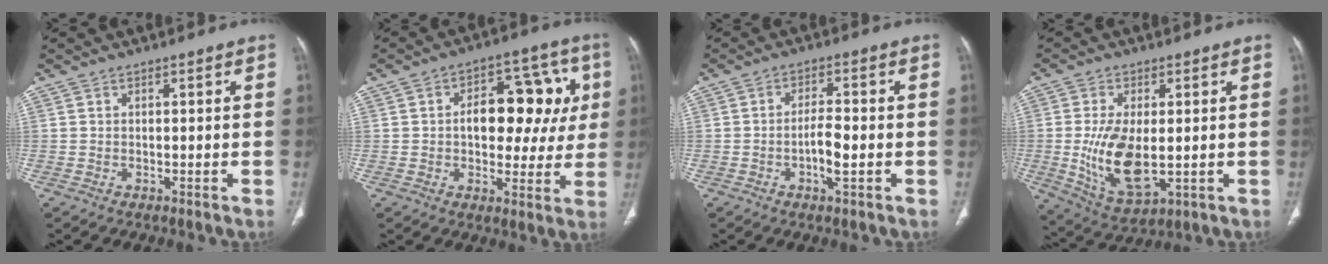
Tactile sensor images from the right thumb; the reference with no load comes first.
{"total": 16.0, "force": [2.2, 9.6, 12.6], "torque": [-0.116, 0.025, 0.032]}
{"total": 4.6, "force": [-1.2, 1.4, 4.2], "torque": [-0.080, 0.006, -0.024]}
{"total": 12.6, "force": [-0.9, 6.3, 10.9], "torque": [-0.205, -0.020, 0.001]}